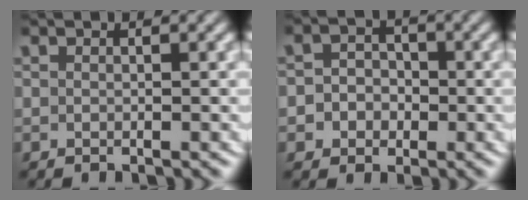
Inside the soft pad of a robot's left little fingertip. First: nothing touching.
{"total": 4.4, "force": [-1.3, 3.9, 1.3], "torque": [-0.026, -0.008, -0.028]}